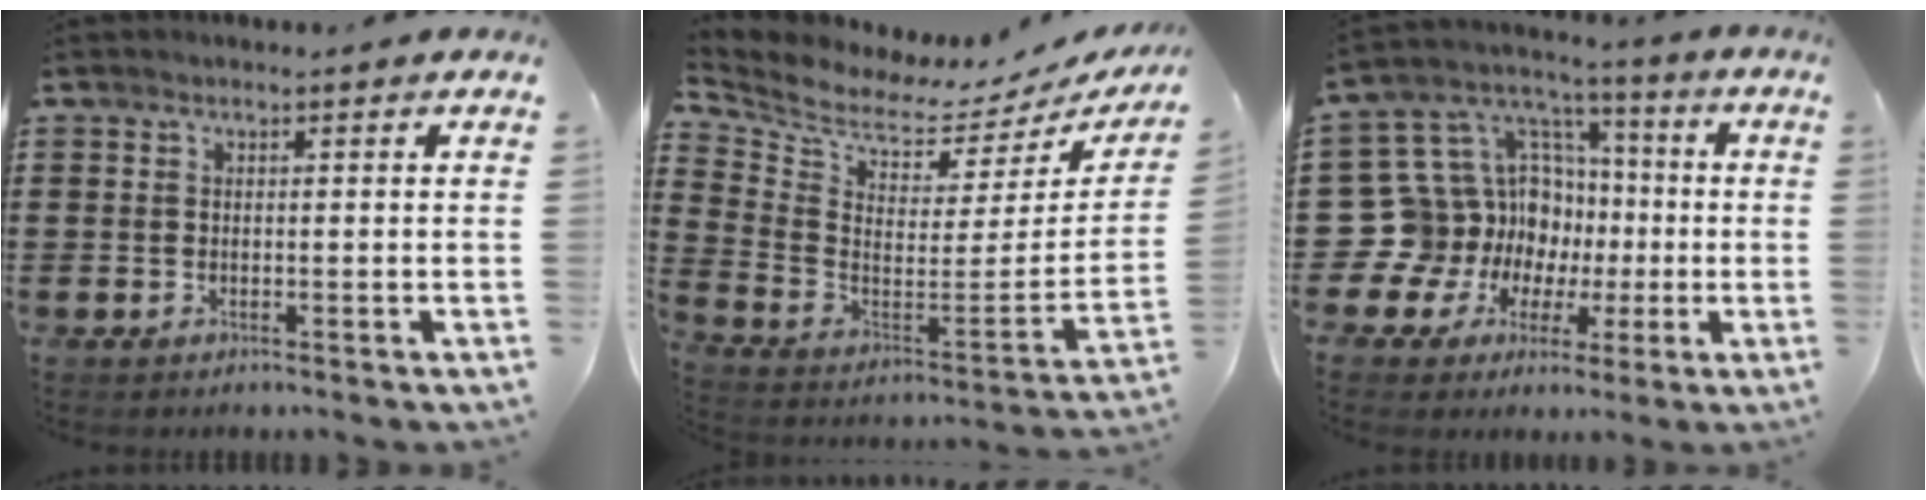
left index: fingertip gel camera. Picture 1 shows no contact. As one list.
[{"total": 4.6, "force": [4.2, 1.3, 1.4], "torque": [-0.059, -0.053, 0.066]}, {"total": 15.5, "force": [-2.0, 14.6, 4.7], "torque": [-0.152, -0.027, -0.002]}]